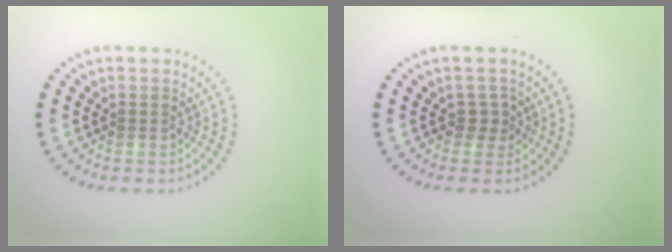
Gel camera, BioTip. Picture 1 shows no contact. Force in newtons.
{"total": 1.4, "press": 1.0, "slide": 1.0}